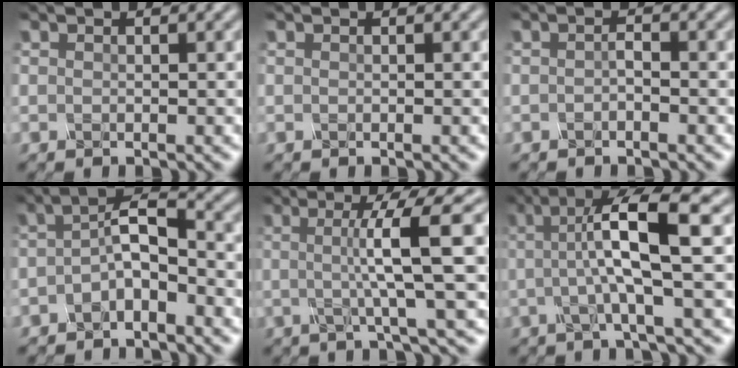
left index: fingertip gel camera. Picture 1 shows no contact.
{"total": 0.0}
{"total": 0.8, "force": [-0.4, 0.3, 0.7], "torque": [-0.014, 0.001, -0.007]}
{"total": 3.5, "force": [-1.3, 1.2, 3.1], "torque": [-0.059, 0.013, -0.031]}
{"total": 8.2, "force": [0.8, 1.1, 8.1], "torque": [-0.119, 0.013, 0.011]}
{"total": 8.0, "force": [1.0, 1.2, 7.8], "torque": [-0.124, 0.011, 0.015]}